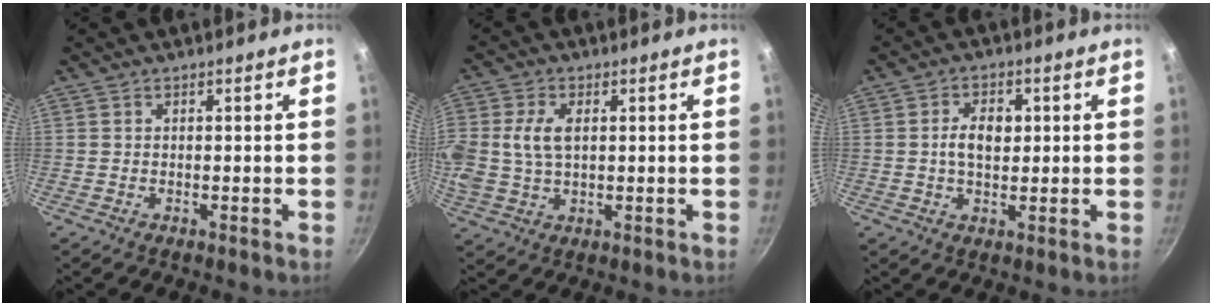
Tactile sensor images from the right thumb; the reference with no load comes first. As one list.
[{"total": 9.5, "force": [1.3, 6.0, 7.2], "torque": [-0.165, 0.005, 0.033]}, {"total": 5.8, "force": [0.7, 3.7, 4.5], "torque": [-0.066, 0.004, 0.009]}]